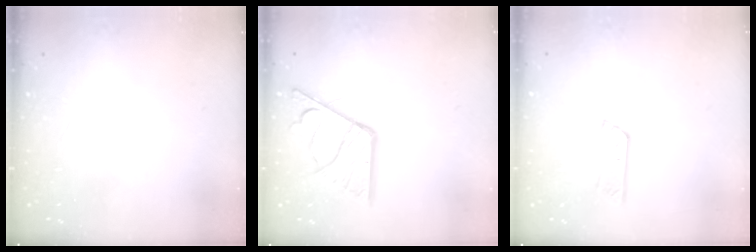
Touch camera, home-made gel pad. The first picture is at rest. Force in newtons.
{"total": 15.9, "press": 15.8, "slide": 1.6}
{"total": 5.1, "press": 5.1, "slide": 0.3}